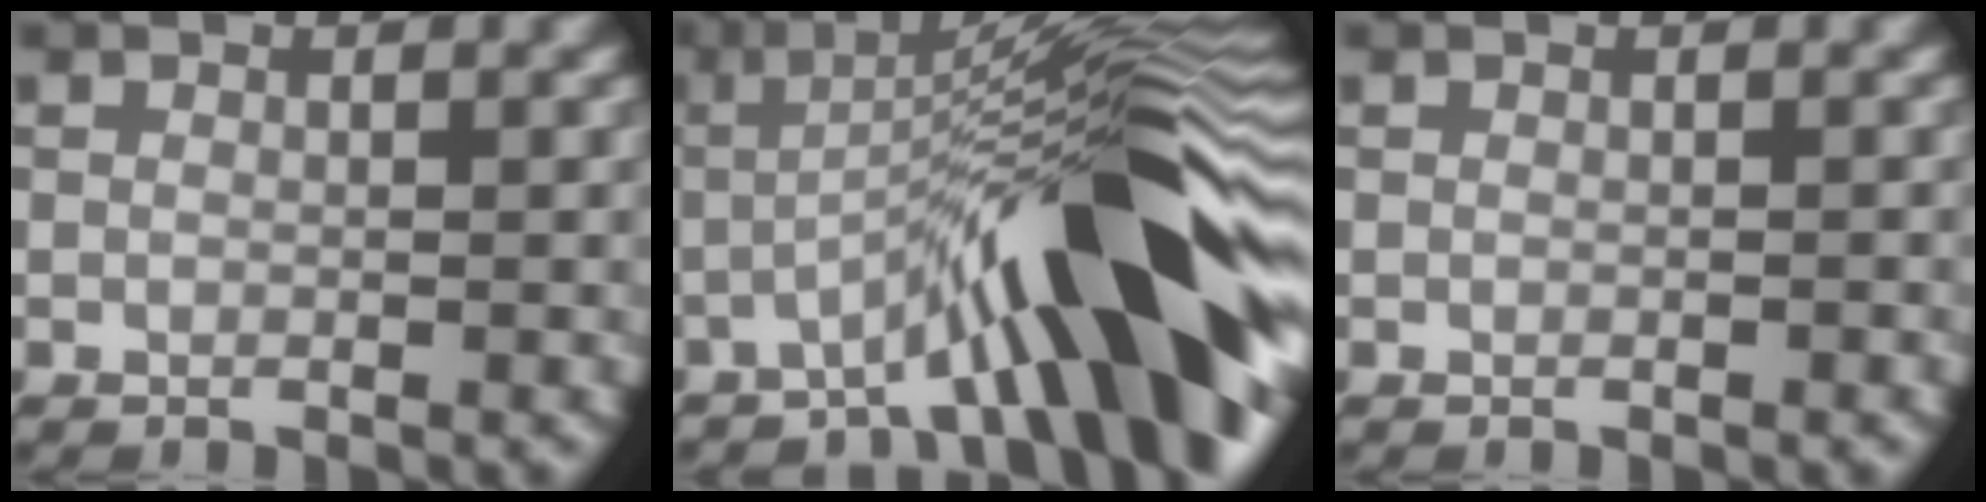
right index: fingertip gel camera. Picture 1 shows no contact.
{"total": 13.1, "force": [-4.9, 2.1, 12.0], "torque": [-0.160, 0.028, -0.086]}
{"total": 0.0}